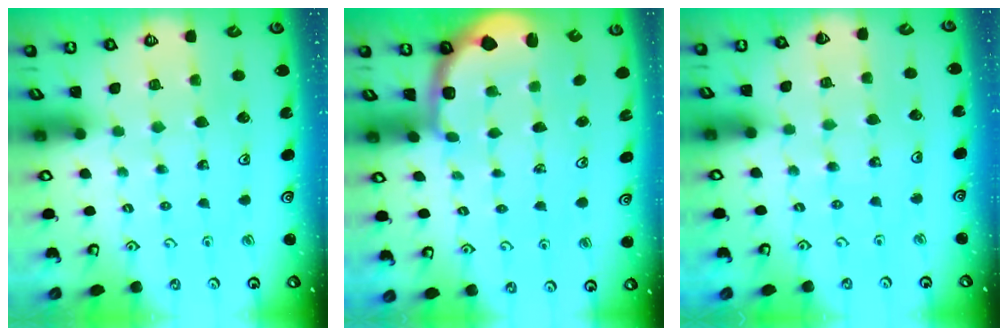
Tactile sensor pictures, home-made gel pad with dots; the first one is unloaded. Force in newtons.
{"total": 2.2, "press": 1.5, "slide": 1.6}
{"total": 3.1, "press": 3.1, "slide": 0.2}